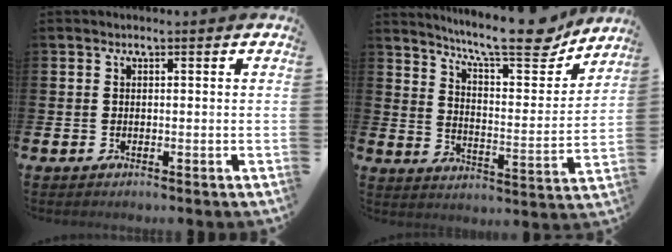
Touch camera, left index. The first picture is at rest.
{"total": 12.1, "force": [10.4, 2.2, 5.8], "torque": [-0.103, -0.073, 0.173]}